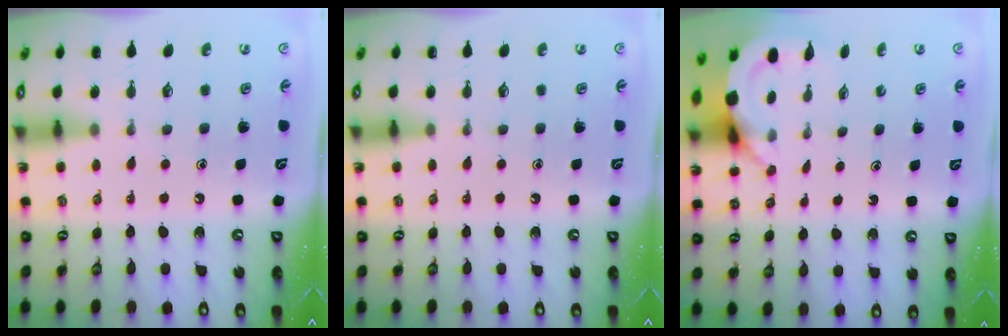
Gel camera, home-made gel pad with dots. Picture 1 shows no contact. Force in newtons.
{"total": 0.0}
{"total": 3.8, "press": 3.8, "slide": 0.2}